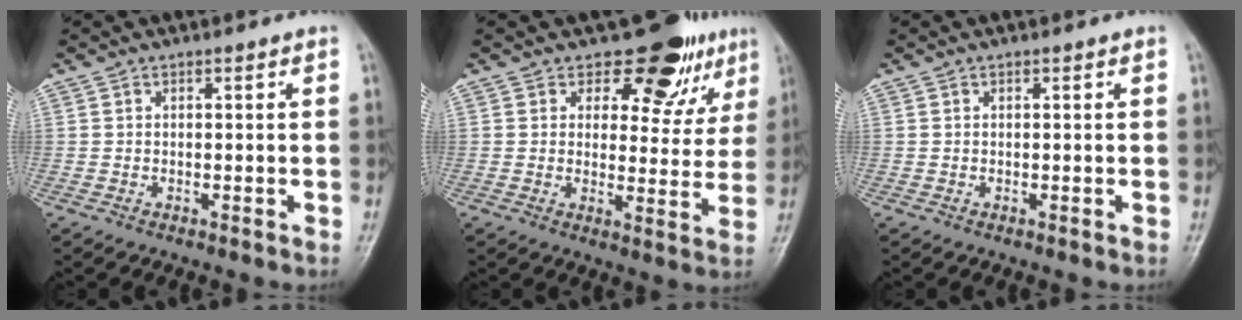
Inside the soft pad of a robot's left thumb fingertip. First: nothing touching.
{"total": 10.8, "force": [7.8, 6.3, 4.1], "torque": [-0.002, -0.049, 0.089]}
{"total": 0.0}